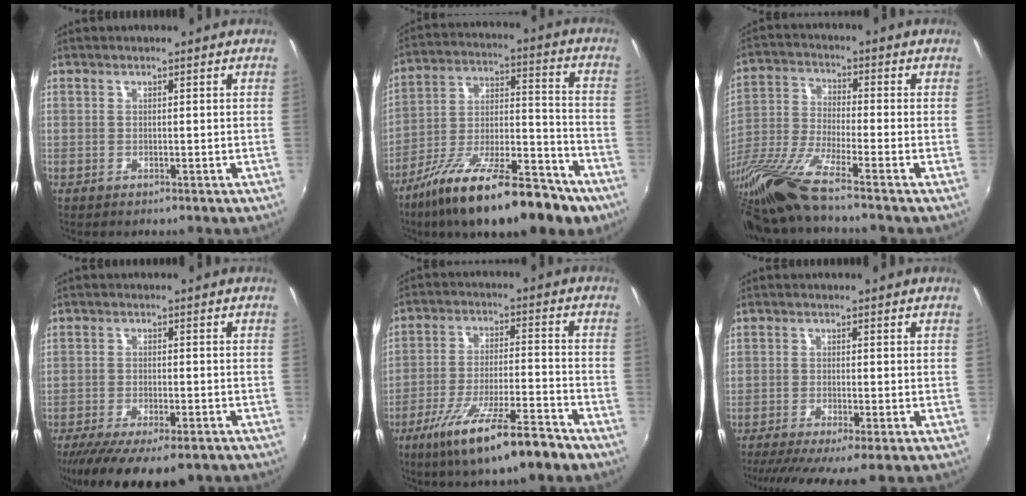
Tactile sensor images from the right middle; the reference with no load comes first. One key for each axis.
{"total": 23.6, "fx": -15.5, "fy": 7.6, "fz": 16.1, "tx": -0.274, "ty": -0.027, "tz": -0.243}
{"total": 14.6, "fx": -11.8, "fy": -0.6, "fz": 8.7, "tx": -0.179, "ty": -0.045, "tz": -0.229}
{"total": 14.0, "fx": -10.4, "fy": 4.2, "fz": 8.5, "tx": -0.176, "ty": -0.055, "tz": -0.161}
{"total": 15.2, "fx": -10.1, "fy": 2.4, "fz": 11.1, "tx": -0.213, "ty": -0.037, "tz": -0.167}
{"total": 8.2, "fx": -5.9, "fy": 0.7, "fz": 5.6, "tx": -0.116, "ty": -0.037, "tz": -0.095}